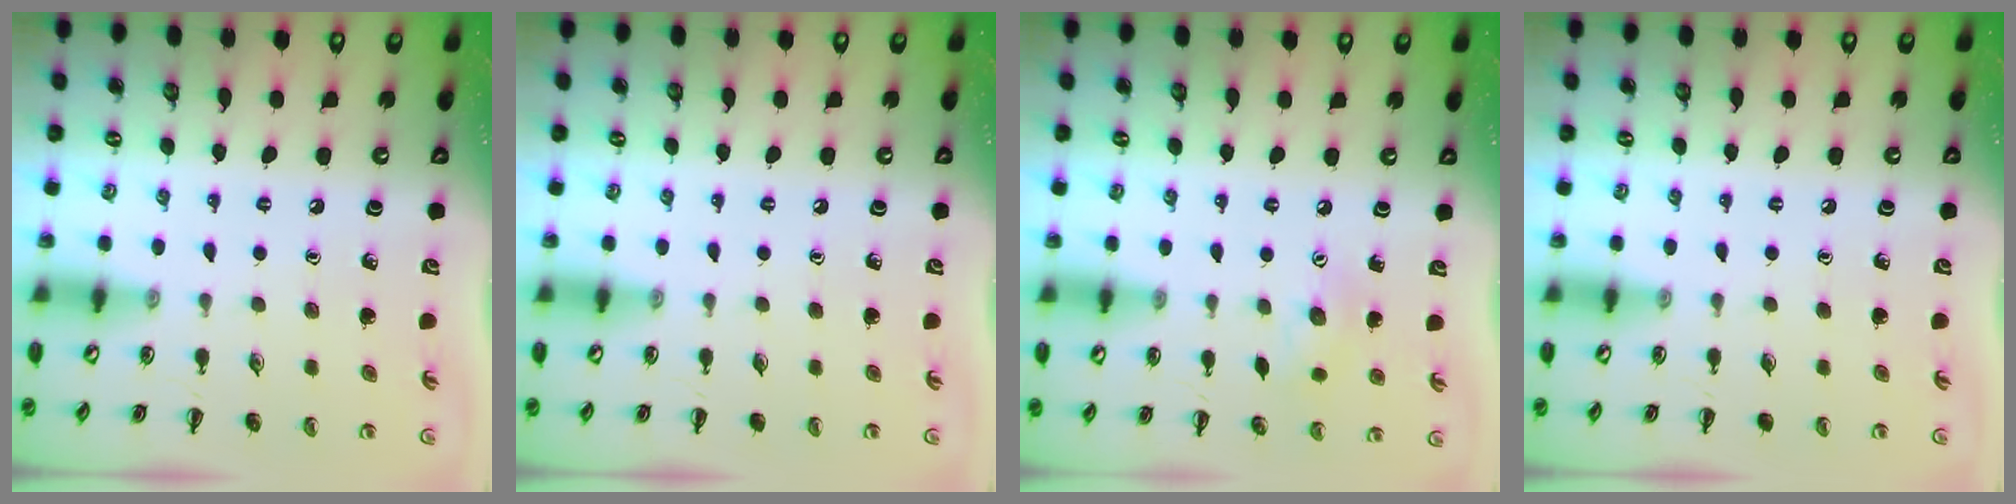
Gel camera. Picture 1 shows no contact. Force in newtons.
{"total": 0.0}
{"total": 7.0, "press": 7.0, "slide": 0.9}
{"total": 0.0}